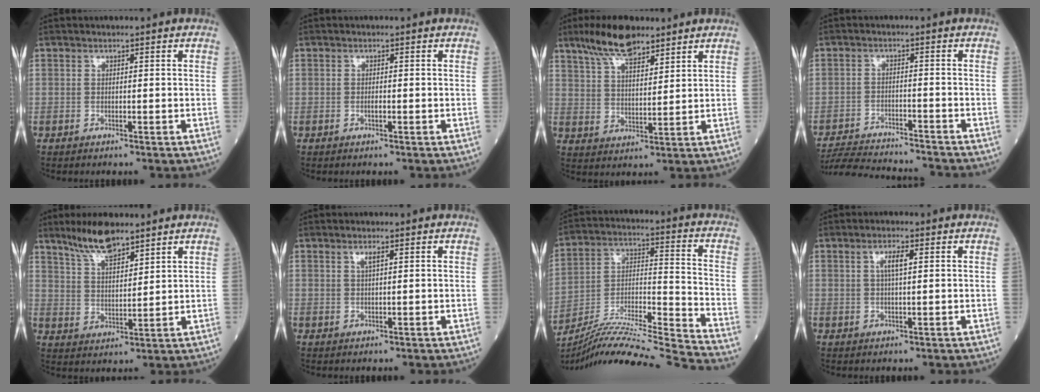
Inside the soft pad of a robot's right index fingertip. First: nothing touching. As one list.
[{"total": 0.7, "force": [-0.2, 0.2, 0.6], "torque": [-0.012, 0.001, -0.005]}, {"total": 9.2, "force": [7.0, 2.6, 5.3], "torque": [-0.106, 0.012, 0.131]}, {"total": 12.3, "force": [-11.9, 0.6, 3.1], "torque": [-0.054, -0.004, -0.180]}, {"total": 7.7, "force": [6.3, 1.6, 4.2], "torque": [-0.091, 0.003, 0.125]}, {"total": 1.3, "force": [0.6, 0.1, 1.1], "torque": [-0.025, 0.001, 0.011]}, {"total": 22.5, "force": [-20.9, -2.8, 7.8], "torque": [-0.154, -0.022, -0.347]}, {"total": 2.8, "force": [0.8, 0.4, 2.6], "torque": [-0.053, 0.002, 0.014]}]